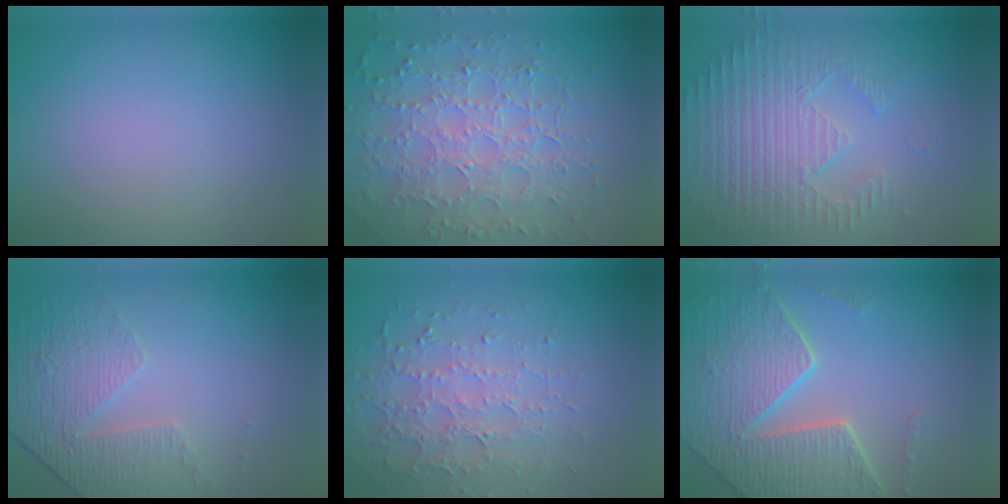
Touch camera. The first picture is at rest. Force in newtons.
{"total": 7.5, "press": 5.6, "slide": 5.0}
{"total": 3.8, "press": 3.6, "slide": 1.3}
{"total": 4.6, "press": 3.3, "slide": 3.3}
{"total": 3.8, "press": 3.6, "slide": 1.2}
{"total": 7.9, "press": 5.6, "slide": 5.6}